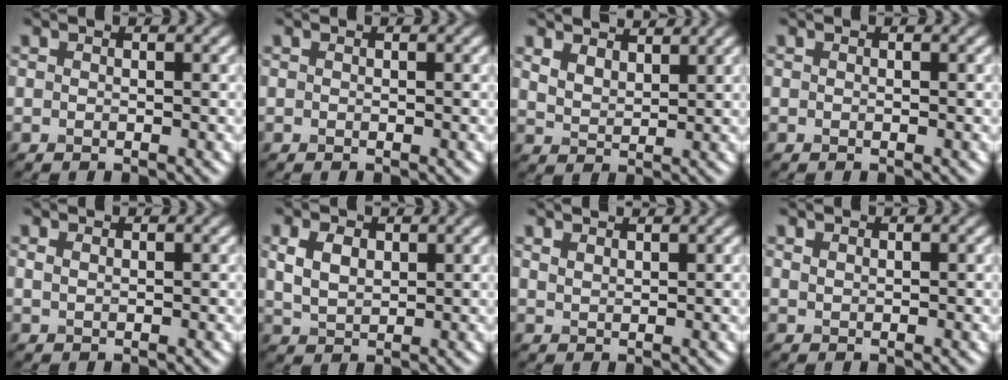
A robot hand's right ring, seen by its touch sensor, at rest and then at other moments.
{"total": 0.0}
{"total": 4.1, "force": [3.4, 1.6, 1.6], "torque": [-0.040, -0.001, 0.059]}
{"total": 0.0}
{"total": 0.8, "force": [0.6, 0.3, 0.4], "torque": [-0.012, 0.000, 0.014]}
{"total": 3.1, "force": [1.2, 2.0, 2.1], "torque": [-0.050, 0.001, 0.027]}
{"total": 1.8, "force": [1.6, 0.5, 0.6], "torque": [-0.010, 0.002, 0.026]}
{"total": 0.6, "force": [0.5, 0.3, 0.2], "torque": [-0.007, -0.001, 0.014]}